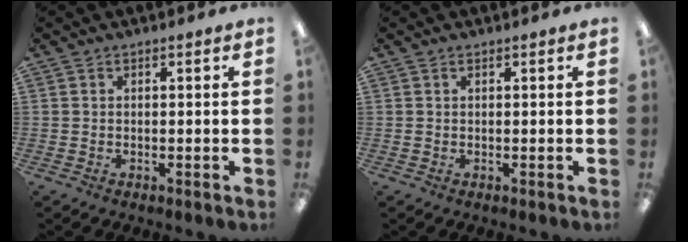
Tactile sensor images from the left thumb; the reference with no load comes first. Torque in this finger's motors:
{"motor_torque": [0.03, 0.15, -0.13, -0.15, -0.01]}